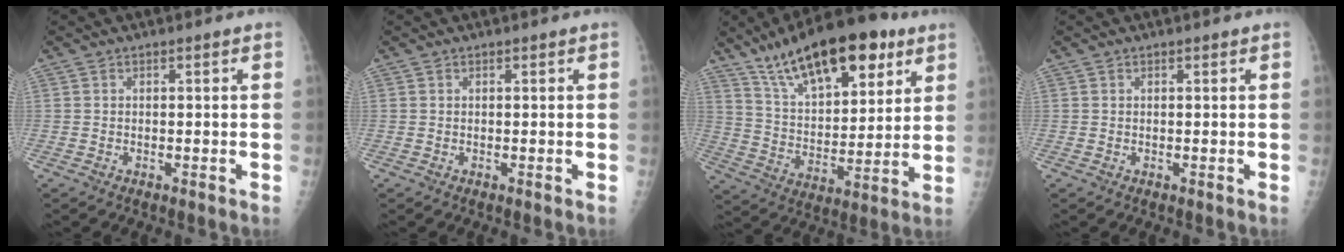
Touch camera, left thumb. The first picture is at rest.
{"total": 0.0}
{"total": 22.0, "force": [13.4, 9.2, 14.8], "torque": [-0.202, -0.044, 0.229]}
{"total": 0.0}